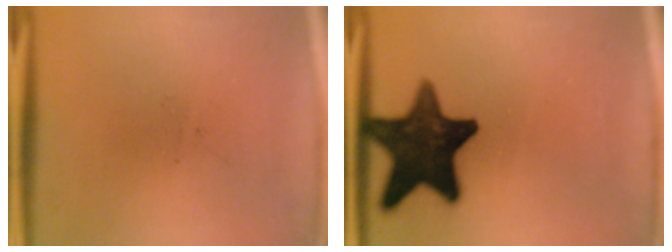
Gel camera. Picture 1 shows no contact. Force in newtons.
{"total": 16.9}